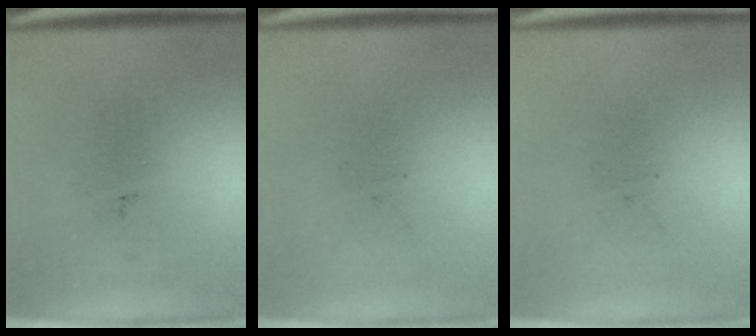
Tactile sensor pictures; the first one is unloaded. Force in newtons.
{"total": 0.0}
{"total": 0.0}